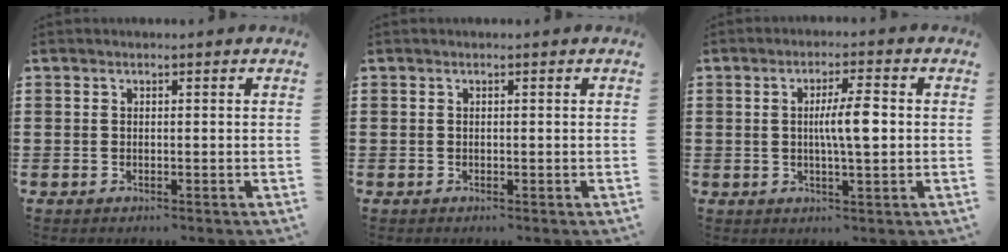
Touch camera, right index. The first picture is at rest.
{"total": 0.0}
{"total": 6.2, "force": [0.3, 1.1, 6.1], "torque": [-0.117, 0.000, -0.001]}